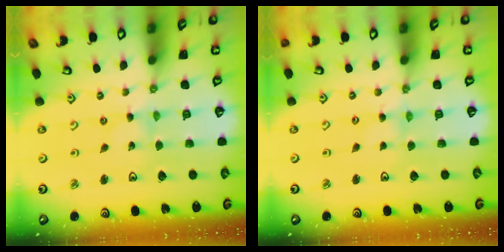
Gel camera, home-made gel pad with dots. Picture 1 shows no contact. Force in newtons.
{"total": 1.2, "press": 1.1, "slide": 0.2}